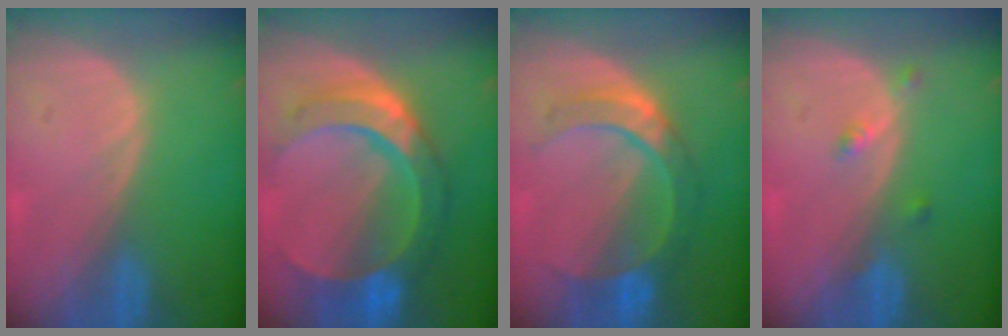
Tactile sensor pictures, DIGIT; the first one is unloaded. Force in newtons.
{"total": 10.6, "press": 10.6, "slide": 1.1}
{"total": 7.3, "press": 7.3, "slide": 0.2}
{"total": 2.2, "press": 1.8, "slide": 1.3}